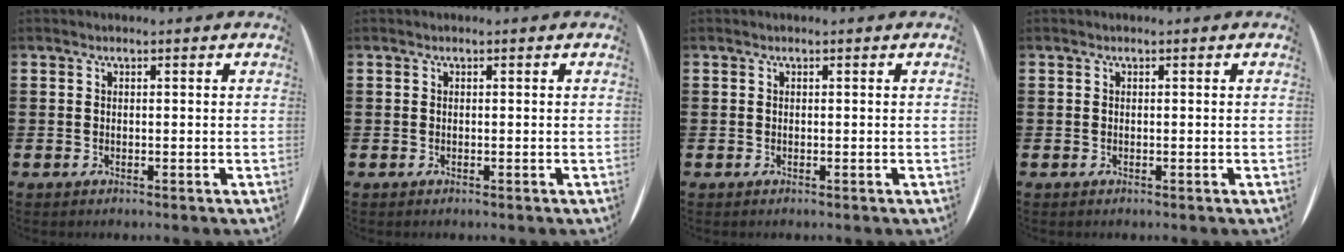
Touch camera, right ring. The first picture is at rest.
{"total": 0.0}
{"total": 0.0}
{"total": 0.0}